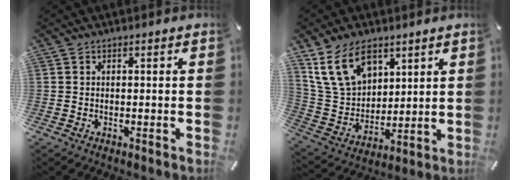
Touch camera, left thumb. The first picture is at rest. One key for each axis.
{"total": 14.4, "fx": 8.3, "fy": 9.7, "fz": 6.7, "tx": -0.153, "ty": -0.025, "tz": 0.160}